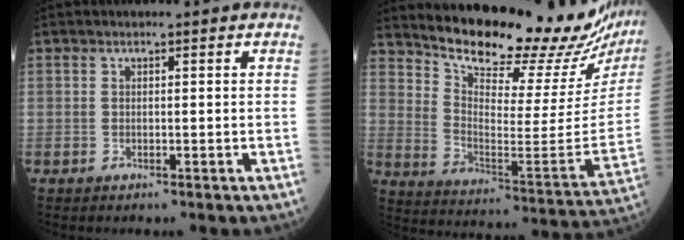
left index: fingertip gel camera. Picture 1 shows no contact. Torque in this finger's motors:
{"motor_torque": [1.09, -1.04, 0.45, 0.08]}